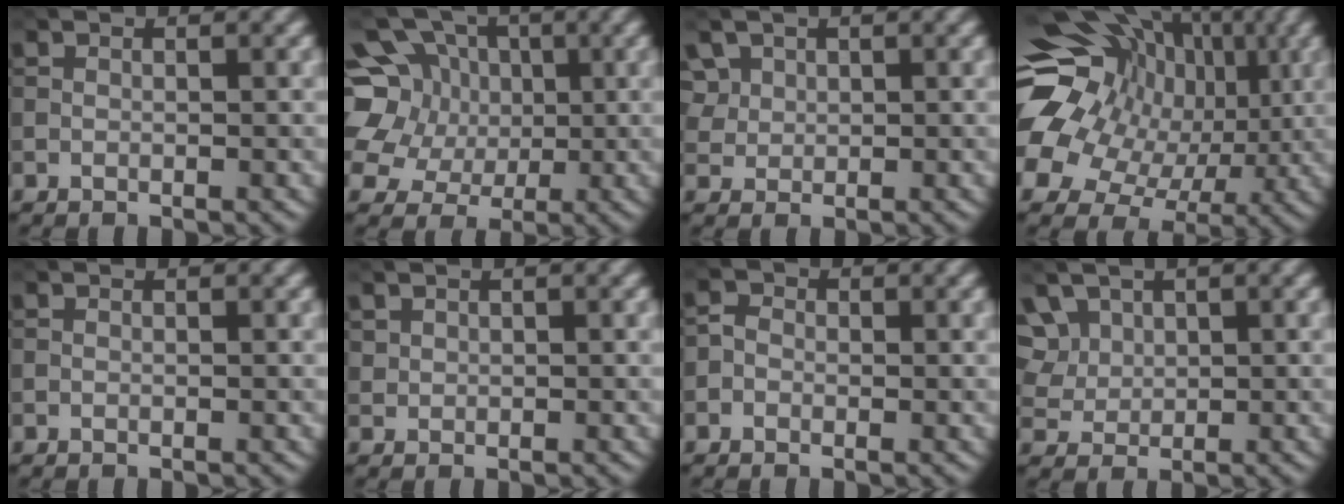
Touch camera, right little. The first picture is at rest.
{"total": 9.5, "force": [1.6, 8.3, 4.4], "torque": [-0.103, 0.029, -0.004]}
{"total": 2.9, "force": [1.4, 2.2, 1.2], "torque": [-0.042, 0.004, 0.043]}
{"total": 18.4, "force": [1.7, 15.2, 10.4], "torque": [-0.216, 0.016, 0.009]}
{"total": 0.0}
{"total": 0.7, "force": [0.5, 0.4, 0.1], "torque": [-0.002, -0.003, 0.016]}
{"total": 1.5, "force": [-0.4, 1.4, 0.4], "torque": [-0.003, 0.003, -0.018]}
{"total": 5.7, "force": [2.9, 4.1, 2.7], "torque": [-0.084, 0.016, 0.059]}